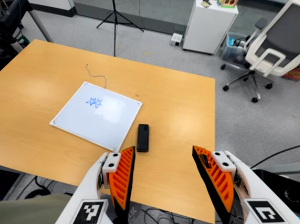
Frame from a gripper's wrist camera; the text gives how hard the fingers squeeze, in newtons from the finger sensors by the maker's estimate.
{"total": 0.0}